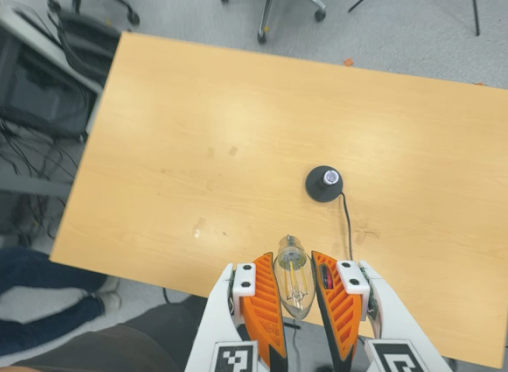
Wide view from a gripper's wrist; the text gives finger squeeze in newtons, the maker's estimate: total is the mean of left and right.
{"total": 11.3, "left": 11.8, "right": 10.9}